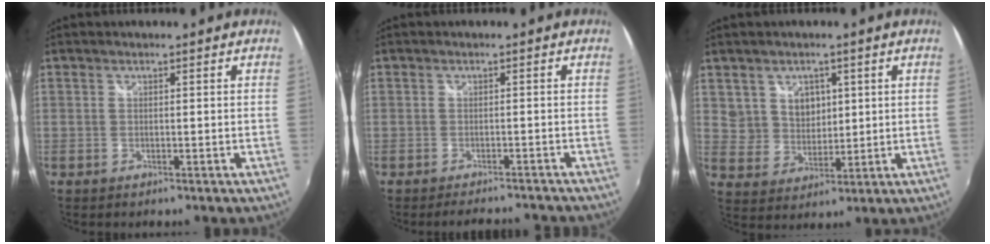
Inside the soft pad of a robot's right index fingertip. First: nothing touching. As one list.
[{"total": 6.0, "force": [-5.5, 1.6, 1.9], "torque": [-0.039, -0.006, -0.076]}, {"total": 7.4, "force": [3.3, 6.2, 2.1], "torque": [-0.034, 0.007, 0.074]}]